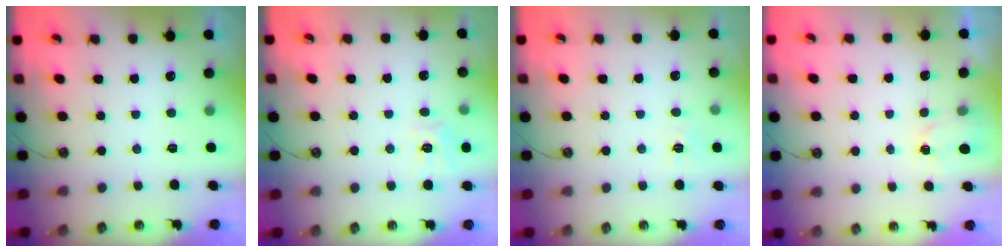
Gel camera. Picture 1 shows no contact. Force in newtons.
{"total": 9.0, "press": 8.9, "slide": 1.1}
{"total": 6.7, "press": 6.7, "slide": 0.6}
{"total": 2.3, "press": 2.3, "slide": 0.2}